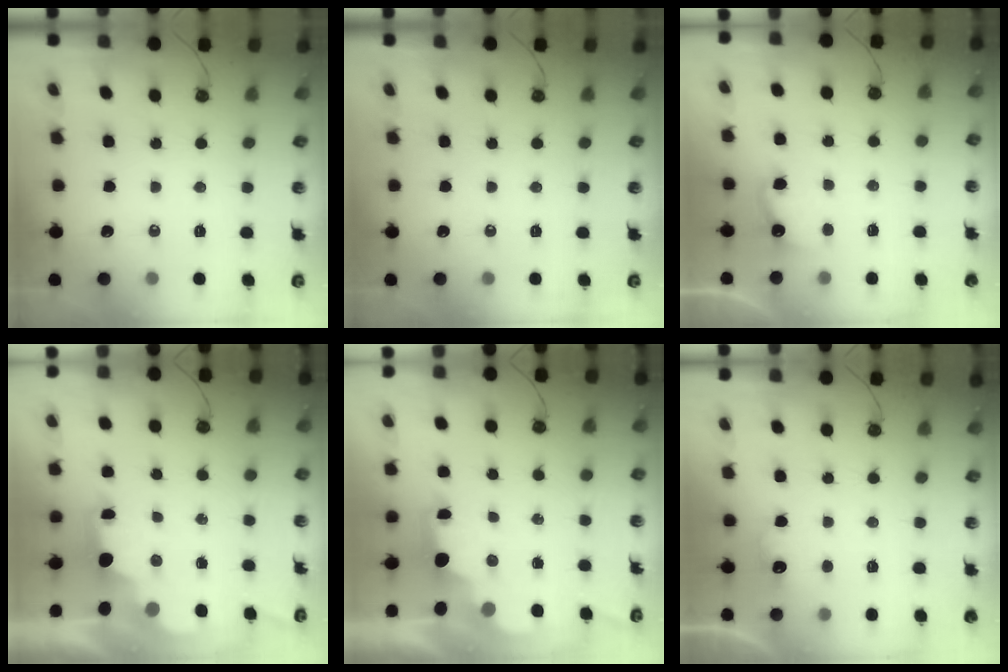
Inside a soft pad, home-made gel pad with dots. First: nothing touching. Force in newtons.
{"total": 0.0}
{"total": 3.7, "press": 3.6, "slide": 0.9}
{"total": 2.0, "press": 1.9, "slide": 0.7}
{"total": 2.0, "press": 1.9, "slide": 0.7}
{"total": 5.1, "press": 5.0, "slide": 0.9}